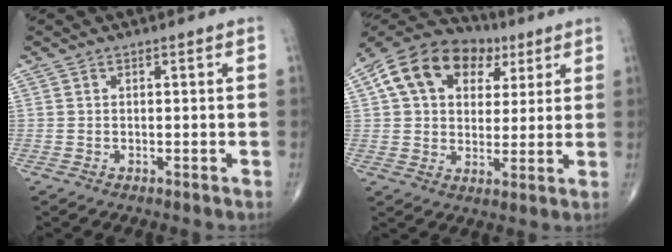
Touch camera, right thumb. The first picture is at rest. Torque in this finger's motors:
{"motor_torque": [-0.64, 1.02, 0.52, 0.50, 0.09]}